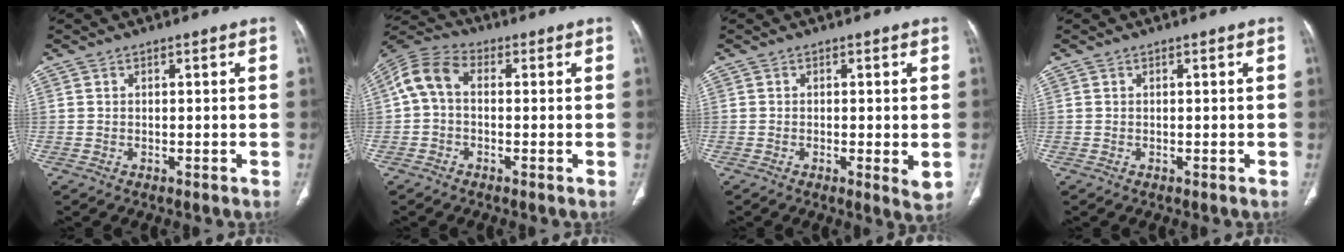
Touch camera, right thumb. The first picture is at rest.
{"total": 7.8, "force": [0.2, 5.3, 5.7], "torque": [-0.110, 0.026, -0.008]}
{"total": 3.6, "force": [-0.5, 1.0, 3.4], "torque": [-0.051, -0.012, -0.011]}
{"total": 0.0}